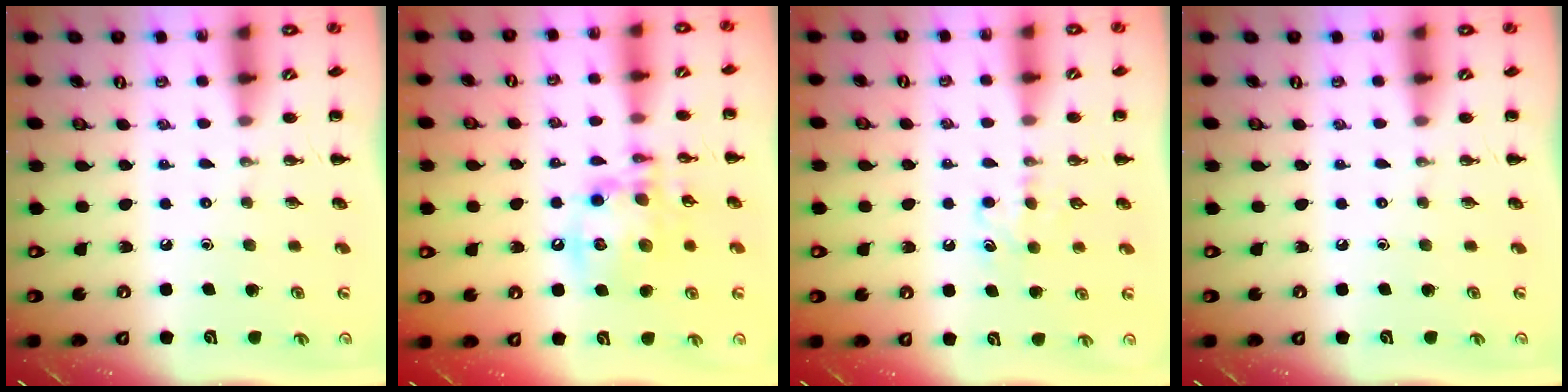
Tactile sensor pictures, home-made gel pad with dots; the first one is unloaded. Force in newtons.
{"total": 13.9, "press": 13.6, "slide": 3.1}
{"total": 5.0, "press": 4.8, "slide": 1.5}
{"total": 0.0}